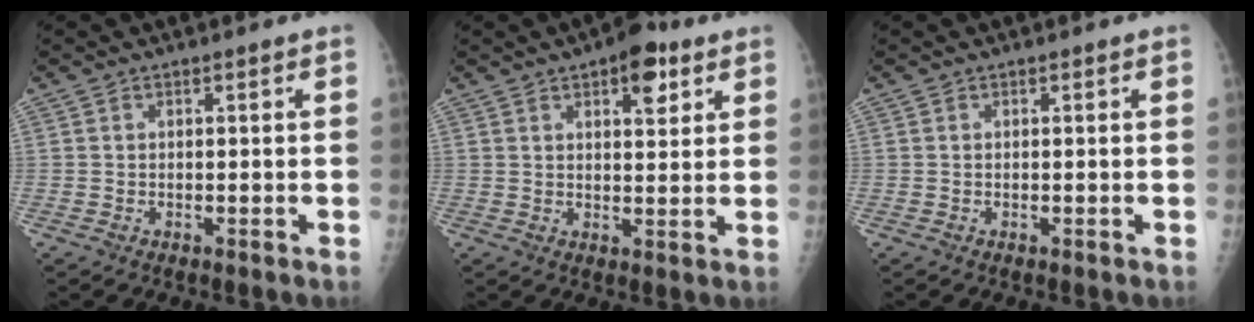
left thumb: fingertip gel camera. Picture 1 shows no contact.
{"total": 7.3, "force": [3.8, 3.3, 5.2], "torque": [-0.048, -0.014, 0.047]}
{"total": 0.0}